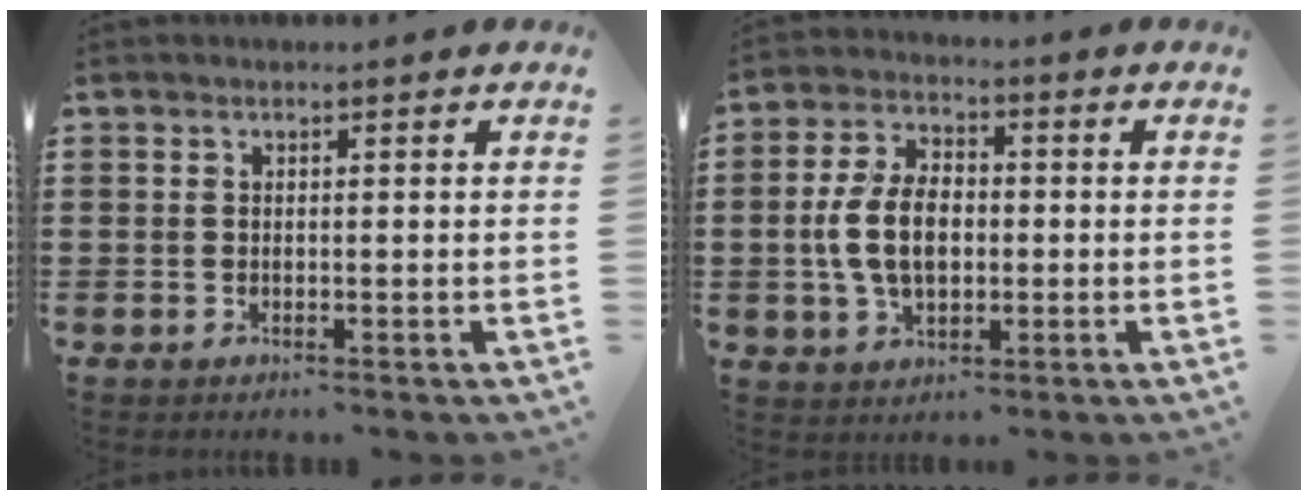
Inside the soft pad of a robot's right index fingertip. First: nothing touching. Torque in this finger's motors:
{"motor_torque": [2.14, 0.00, 0.64, 0.21]}